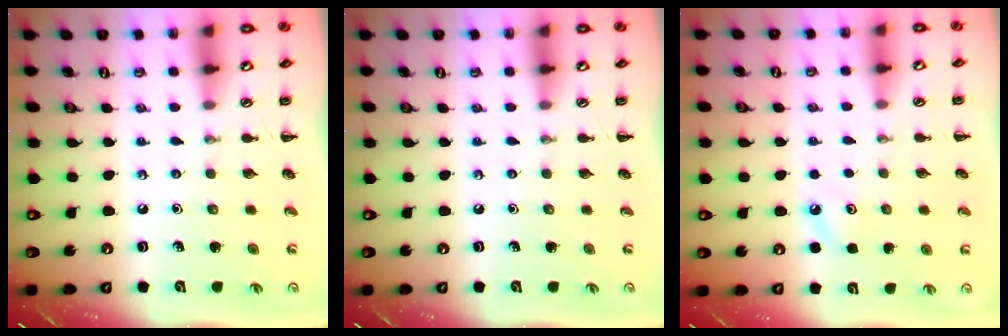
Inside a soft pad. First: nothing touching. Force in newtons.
{"total": 0.0}
{"total": 6.0, "press": 5.8, "slide": 1.6}